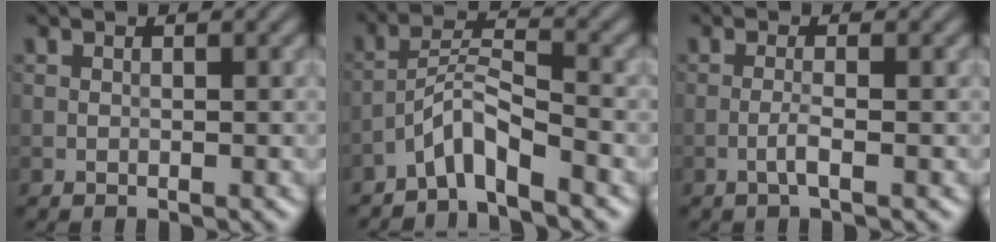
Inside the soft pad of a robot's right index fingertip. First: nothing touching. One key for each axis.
{"total": 3.8, "fx": -3.0, "fy": 0.5, "fz": 2.3, "tx": -0.044, "ty": 0.013, "tz": -0.065}
{"total": 1.5, "fx": -0.6, "fy": 0.1, "fz": 1.3, "tx": -0.026, "ty": 0.004, "tz": -0.016}